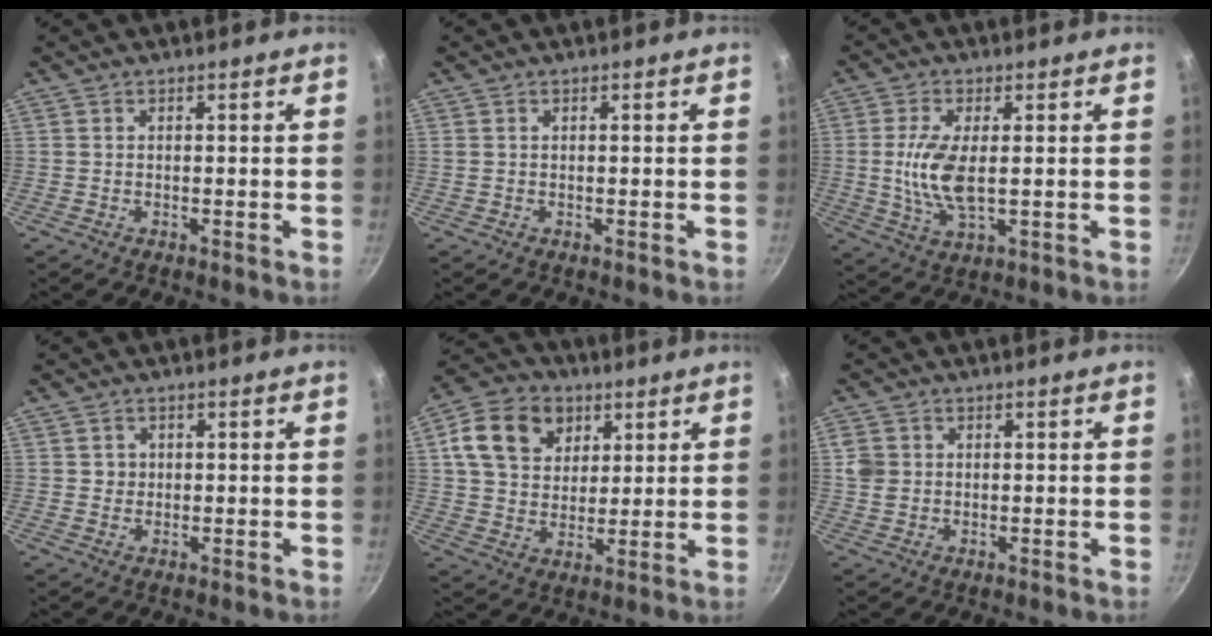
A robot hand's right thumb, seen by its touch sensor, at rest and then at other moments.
{"total": 0.0}
{"total": 8.9, "force": [0.4, 3.8, 8.1], "torque": [-0.168, -0.006, 0.008]}
{"total": 1.6, "force": [0.2, 1.6, 0.3], "torque": [0.005, 0.003, 0.003]}
{"total": 14.2, "force": [5.4, 10.9, 7.3], "torque": [-0.111, -0.003, 0.086]}
{"total": 3.4, "force": [0.4, 3.0, 1.6], "torque": [-0.023, 0.000, 0.007]}